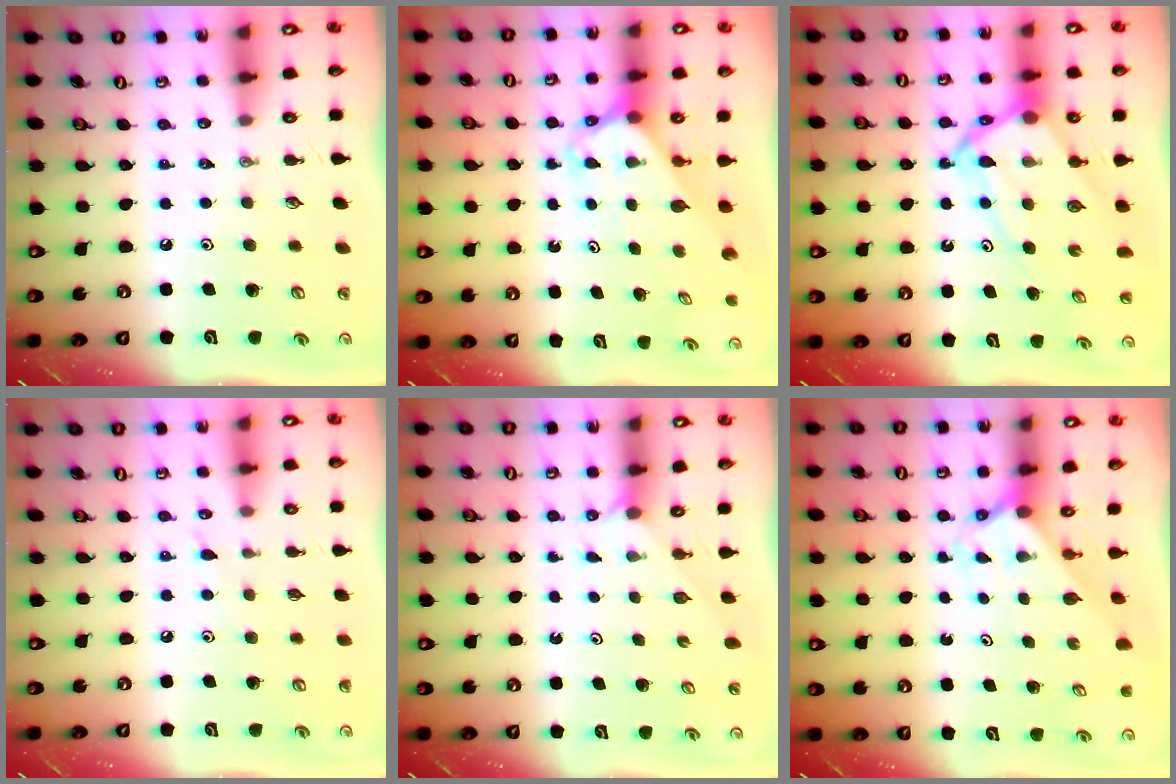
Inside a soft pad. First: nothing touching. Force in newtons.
{"total": 2.6, "press": 2.6, "slide": 0.2}
{"total": 10.6, "press": 10.5, "slide": 0.9}
{"total": 3.8, "press": 3.7, "slide": 0.4}
{"total": 1.2, "press": 1.2, "slide": 0.1}
{"total": 1.8, "press": 1.8, "slide": 0.1}